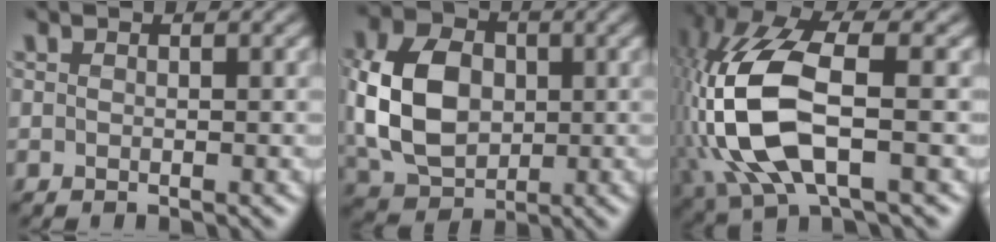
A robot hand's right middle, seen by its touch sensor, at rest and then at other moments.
{"total": 8.8, "force": [0.4, 6.6, 5.7], "torque": [-0.135, 0.010, 0.003]}
{"total": 11.1, "force": [-1.7, 5.0, 9.8], "torque": [-0.238, 0.008, -0.036]}